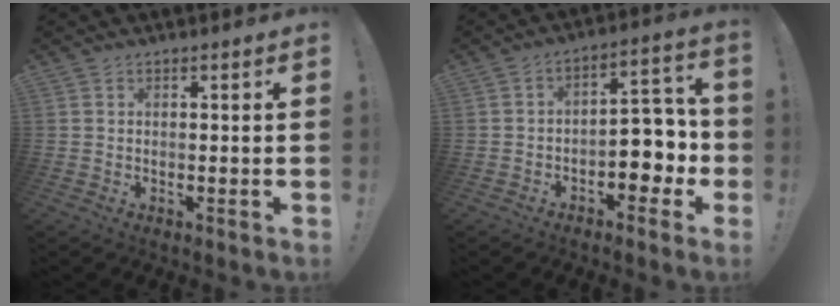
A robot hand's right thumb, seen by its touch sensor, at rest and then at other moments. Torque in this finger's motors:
{"motor_torque": [1.26, 1.36, 0.75, -0.69, 0.02]}